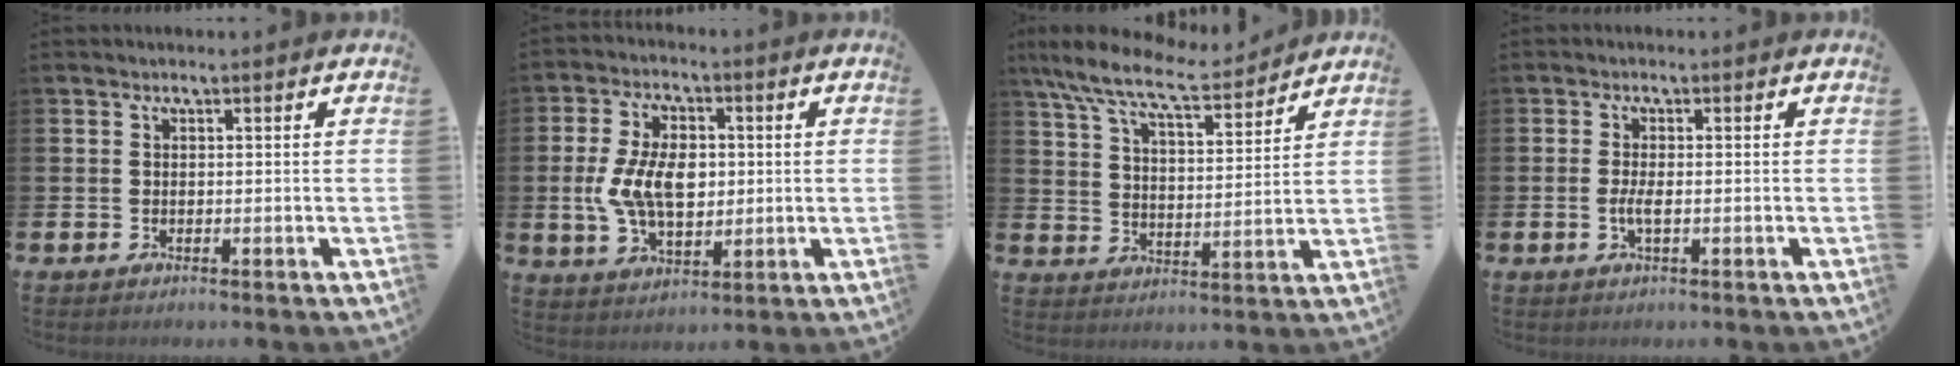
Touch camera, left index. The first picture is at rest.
{"total": 8.4, "force": [0.6, 5.1, 6.6], "torque": [-0.133, 0.010, 0.006]}
{"total": 9.7, "force": [8.7, 1.6, 4.0], "torque": [-0.116, -0.045, 0.152]}
{"total": 1.8, "force": [-0.4, 0.4, 1.7], "torque": [-0.034, 0.001, -0.008]}